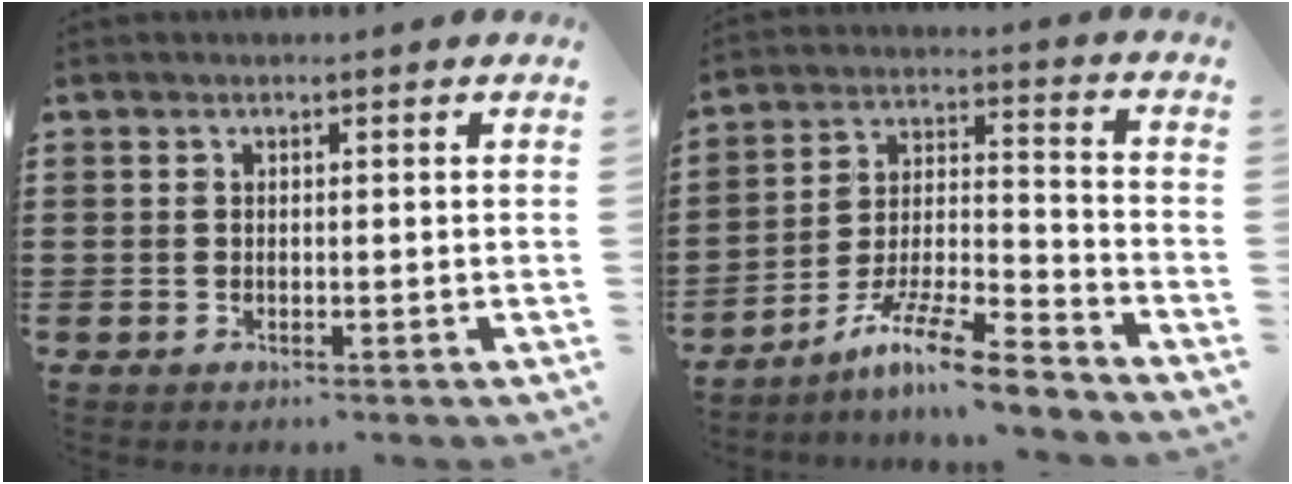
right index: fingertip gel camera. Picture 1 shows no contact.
{"total": 10.8, "force": [-9.2, 0.7, 5.7], "torque": [-0.096, 0.019, -0.178]}